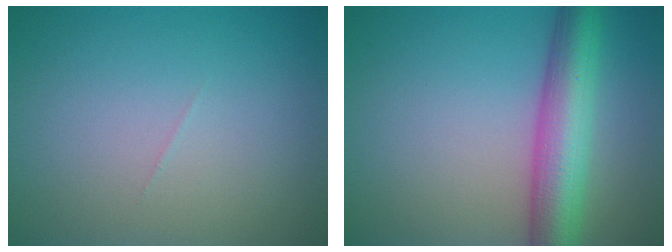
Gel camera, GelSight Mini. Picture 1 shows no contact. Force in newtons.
{"total": 7.1, "press": 7.1, "slide": 0.2}